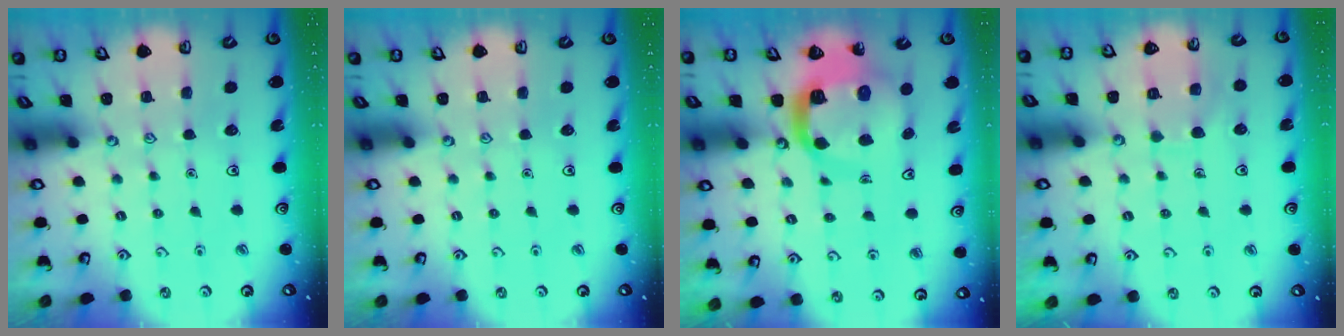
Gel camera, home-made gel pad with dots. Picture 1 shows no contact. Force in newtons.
{"total": 0.0}
{"total": 11.3, "press": 11.2, "slide": 1.5}
{"total": 7.8, "press": 7.7, "slide": 0.6}